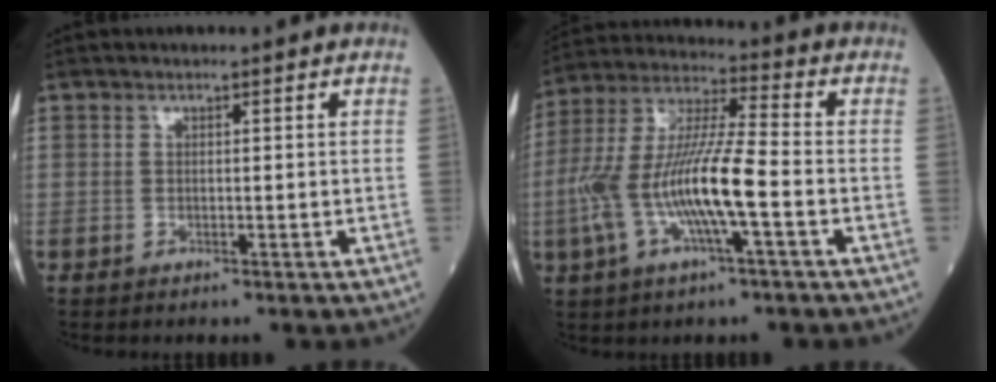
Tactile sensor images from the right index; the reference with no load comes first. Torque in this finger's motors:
{"motor_torque": [2.08, -0.06, 0.98, 0.21]}